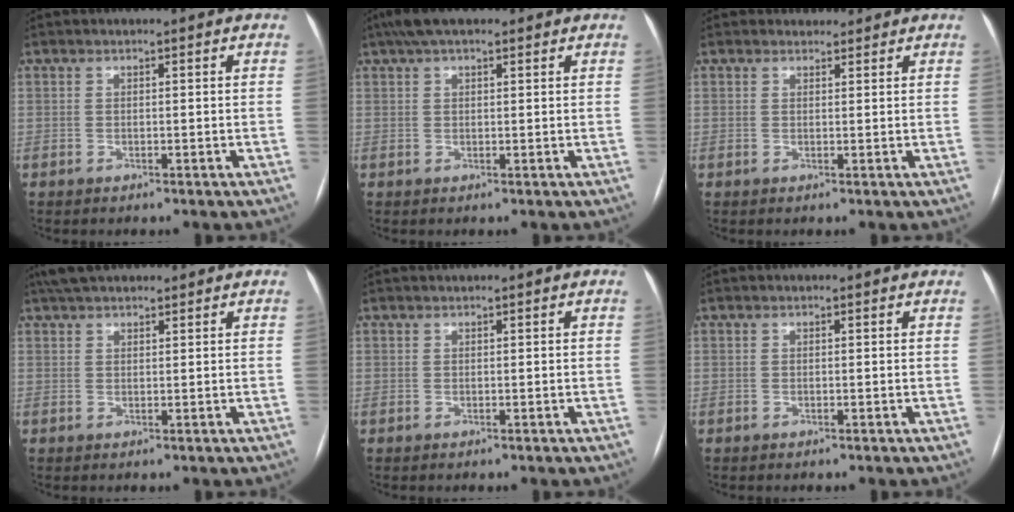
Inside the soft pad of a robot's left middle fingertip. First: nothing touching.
{"total": 6.2, "force": [4.4, 2.1, 3.8], "torque": [-0.069, 0.039, 0.076]}
{"total": 1.8, "force": [1.7, 0.8, -0.2], "torque": [0.002, 0.010, 0.023]}
{"total": 6.8, "force": [5.7, 2.1, 3.0], "torque": [-0.046, 0.039, 0.100]}
{"total": 0.7, "force": [0.7, 0.0, 0.1], "torque": [-0.006, 0.013, 0.016]}
{"total": 1.0, "force": [0.9, 0.3, 0.0], "torque": [-0.010, 0.003, 0.004]}